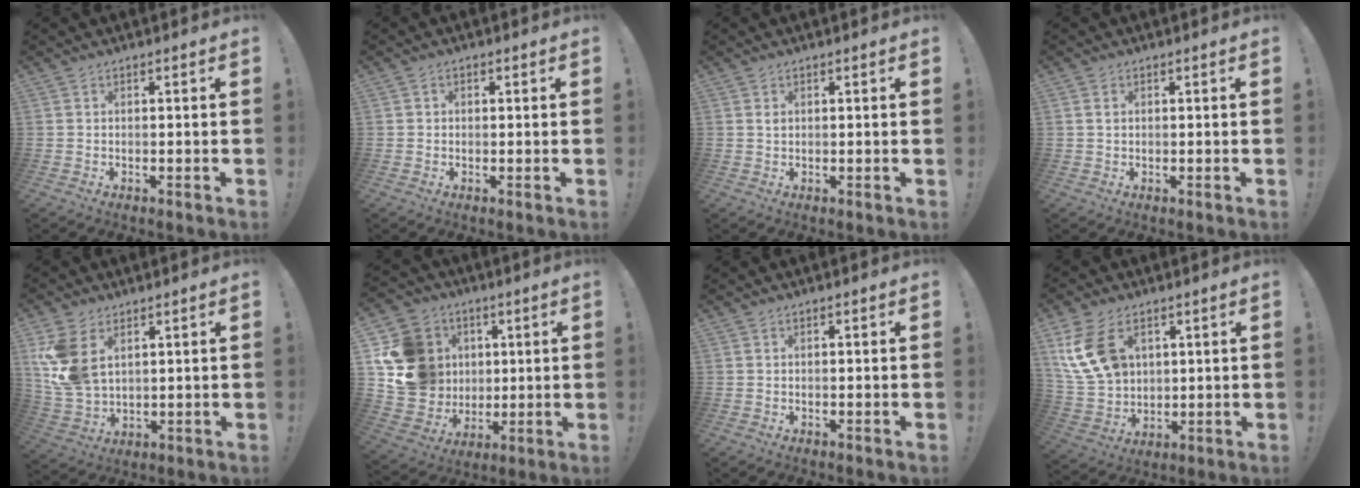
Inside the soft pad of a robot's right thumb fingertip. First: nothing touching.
{"total": 1.2, "force": [0.0, 1.1, 0.5], "torque": [-0.002, 0.002, -0.003]}
{"total": 0.7, "force": [0.4, 0.1, 0.6], "torque": [-0.011, 0.000, 0.007]}
{"total": 1.1, "force": [0.4, 0.8, 0.6], "torque": [0.000, -0.001, 0.005]}
{"total": 11.8, "force": [5.0, 7.6, 7.6], "torque": [-0.156, -0.025, 0.098]}
{"total": 19.2, "force": [4.1, 17.1, 7.8], "torque": [-0.144, -0.004, 0.114]}
{"total": 0.0}
{"total": 16.0, "force": [6.5, 10.7, 9.9], "torque": [-0.205, -0.021, 0.130]}